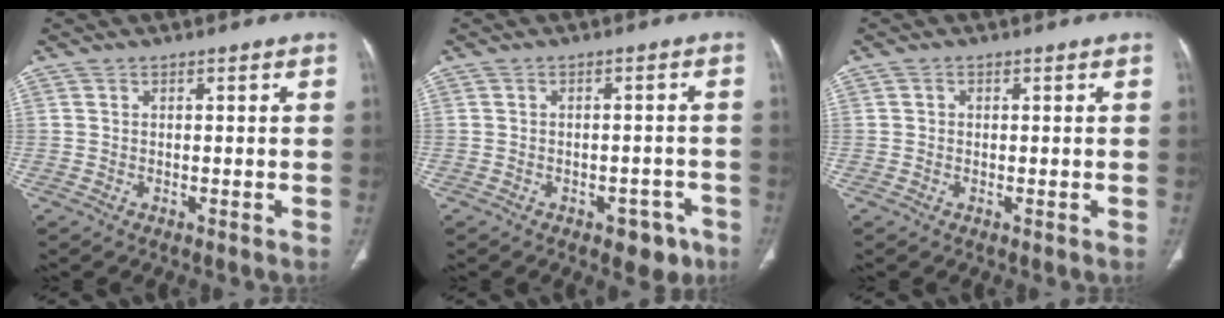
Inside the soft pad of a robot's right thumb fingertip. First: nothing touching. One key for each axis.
{"total": 5.2, "fx": -3.1, "fy": 3.0, "fz": 2.9, "tx": -0.016, "ty": 0.020, "tz": -0.036}
{"total": 0.7, "fx": 0.1, "fy": 0.6, "fz": 0.2, "tx": 0.000, "ty": 0.002, "tz": 0.000}